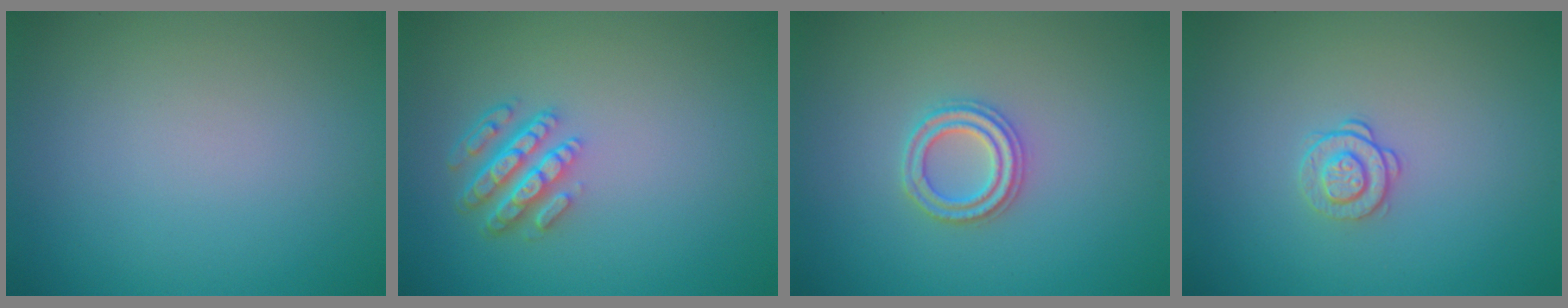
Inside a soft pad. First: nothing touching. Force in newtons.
{"total": 4.3, "press": 3.2, "slide": 3.0}
{"total": 2.3, "press": 2.2, "slide": 0.4}
{"total": 1.6, "press": 1.2, "slide": 1.0}